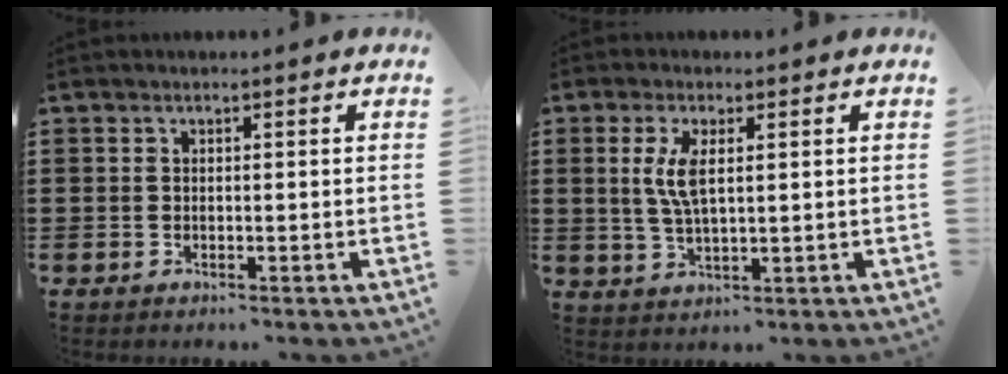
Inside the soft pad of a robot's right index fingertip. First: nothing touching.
{"total": 4.9, "force": [1.2, 1.5, 4.5], "torque": [-0.100, 0.001, 0.016]}